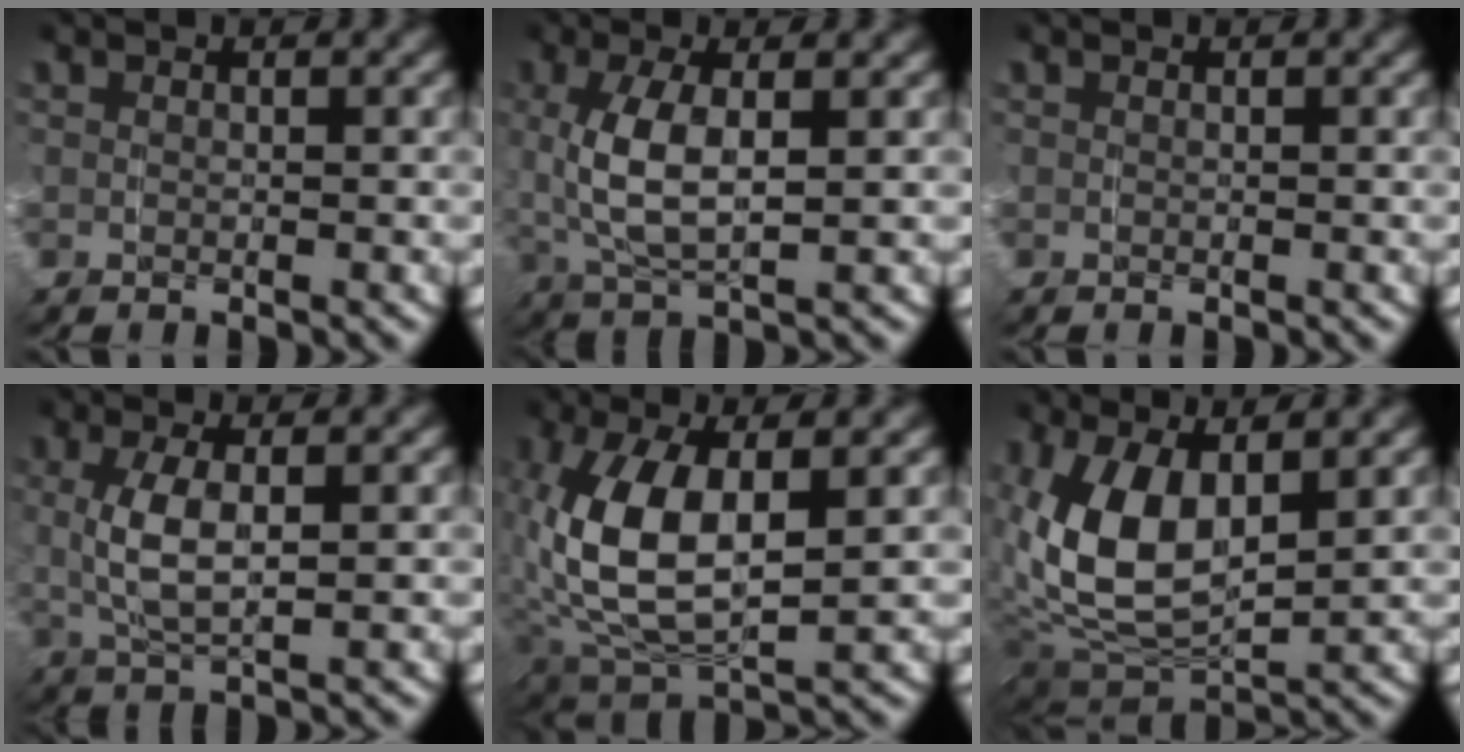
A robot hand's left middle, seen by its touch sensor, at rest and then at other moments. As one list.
[{"total": 4.9, "force": [0.5, 2.2, 4.4], "torque": [-0.111, 0.000, 0.012]}, {"total": 0.0}, {"total": 3.9, "force": [0.5, 1.5, 3.6], "torque": [-0.090, -0.001, 0.011]}, {"total": 9.0, "force": [0.6, 5.0, 7.5], "torque": [-0.192, -0.013, 0.024]}, {"total": 8.4, "force": [1.2, 4.9, 6.8], "torque": [-0.169, -0.010, 0.026]}]